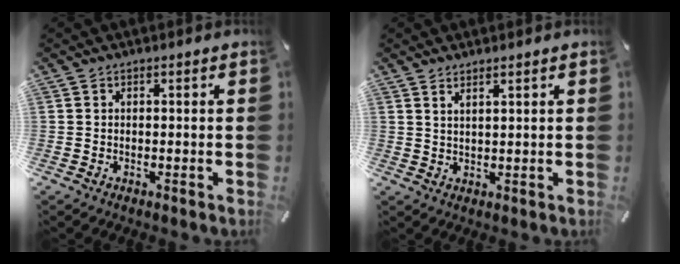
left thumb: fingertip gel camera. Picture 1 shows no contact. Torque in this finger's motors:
{"motor_torque": [0.12, -0.03, 0.06, 0.08, 0.05]}